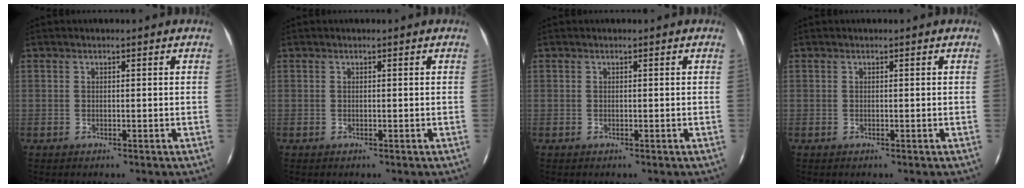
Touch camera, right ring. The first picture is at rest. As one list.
[{"total": 0.0}, {"total": 0.0}, {"total": 0.0}]